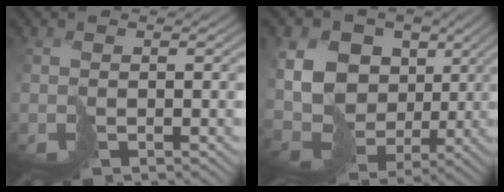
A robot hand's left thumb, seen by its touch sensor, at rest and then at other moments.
{"total": 14.1, "force": [3.2, 11.6, 7.4], "torque": [-0.200, 0.014, 0.069]}